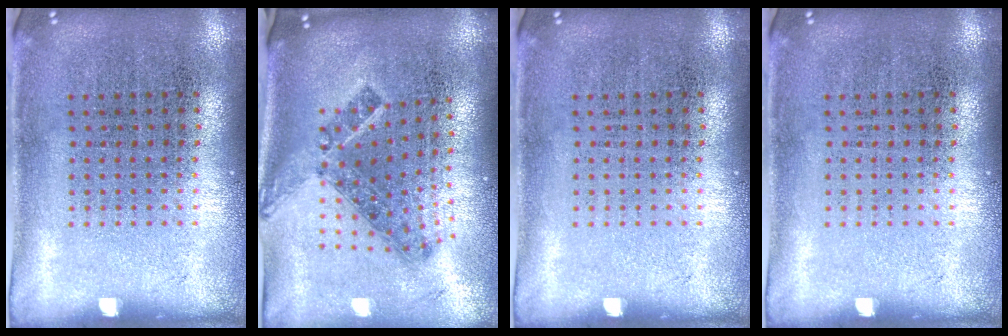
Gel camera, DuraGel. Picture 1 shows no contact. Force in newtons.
{"total": 1.4, "press": 1.0, "slide": 0.9}
{"total": 0.0}
{"total": 0.0}